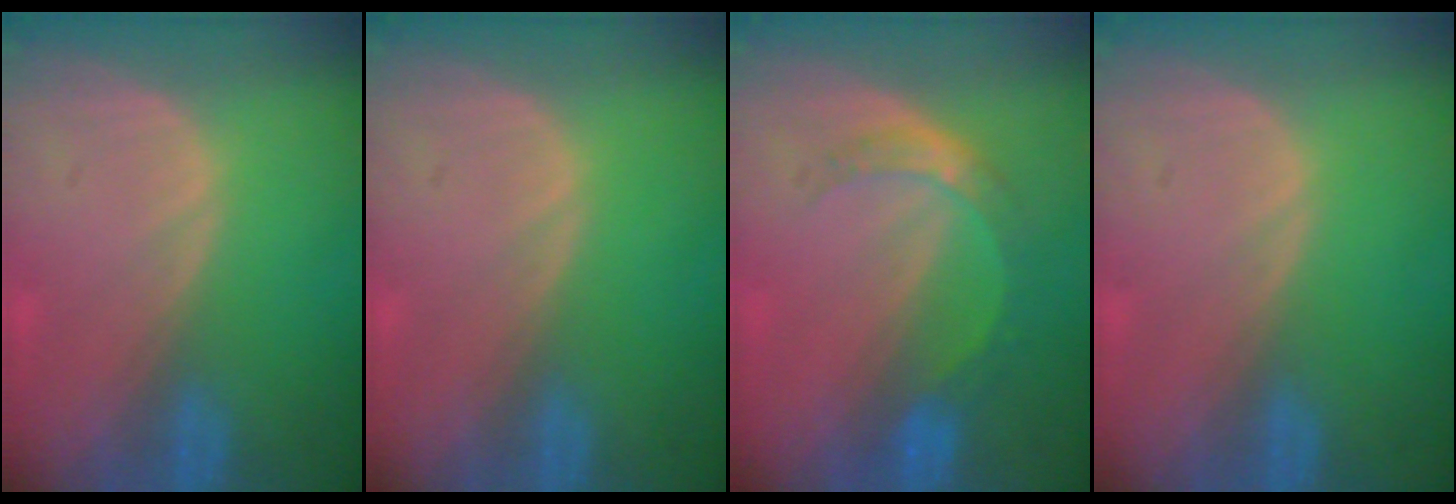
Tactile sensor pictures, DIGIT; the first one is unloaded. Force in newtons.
{"total": 0.0}
{"total": 5.2, "press": 4.7, "slide": 2.4}
{"total": 0.0}